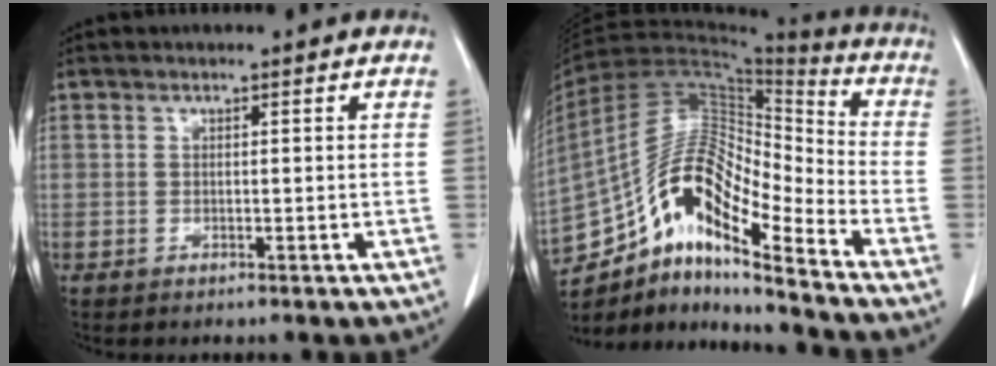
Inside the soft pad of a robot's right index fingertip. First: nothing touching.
{"total": 17.8, "force": [-11.4, 4.0, 13.1], "torque": [-0.240, 0.039, -0.198]}